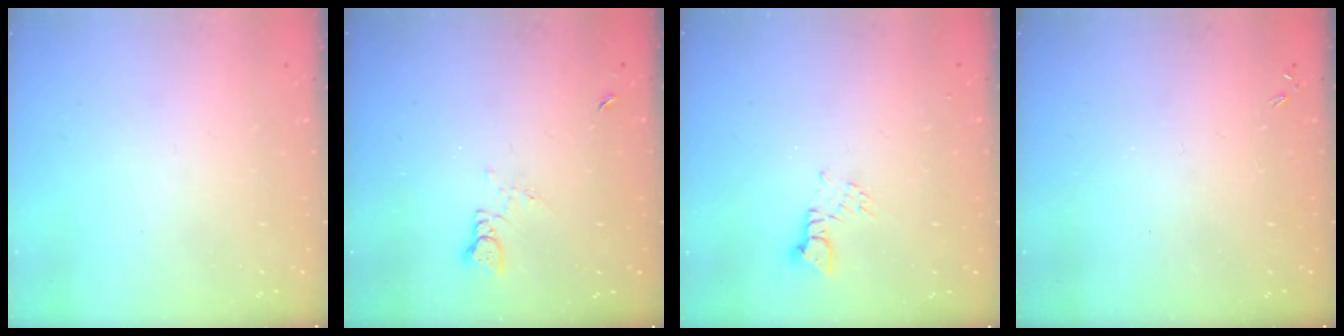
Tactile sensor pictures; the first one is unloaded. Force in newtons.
{"total": 1.0, "press": 1.0, "slide": 0.1}
{"total": 2.2, "press": 2.2, "slide": 0.2}
{"total": 0.0}